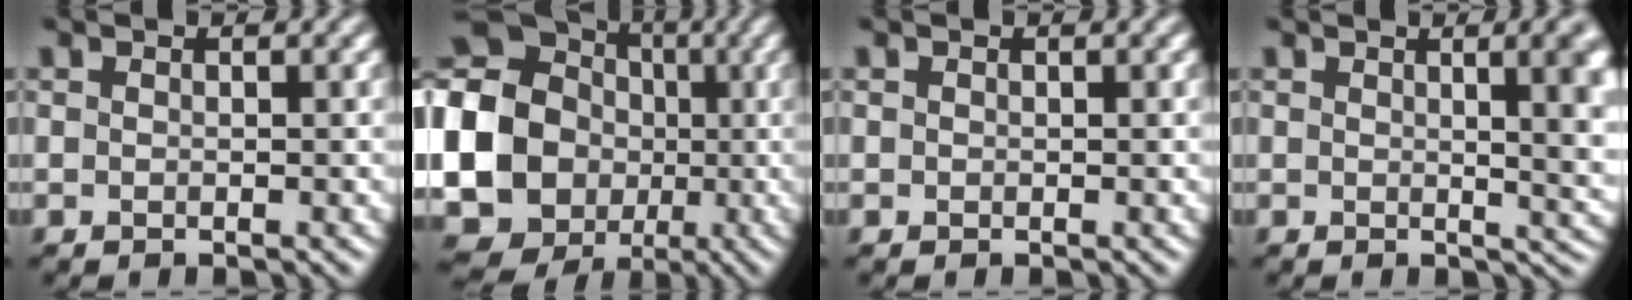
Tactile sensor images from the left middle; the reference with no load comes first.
{"total": 23.3, "force": [-1.2, 21.9, 7.7], "torque": [-0.195, 0.002, -0.066]}
{"total": 0.0}
{"total": 8.1, "force": [1.6, 3.4, 7.2], "torque": [-0.031, 0.011, 0.017]}